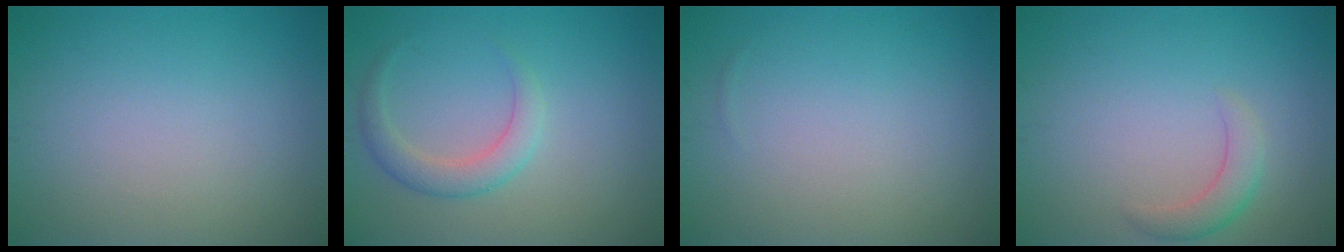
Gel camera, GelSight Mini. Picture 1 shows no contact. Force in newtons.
{"total": 2.6, "press": 2.6, "slide": 0.2}
{"total": 0.0}
{"total": 2.2, "press": 2.1, "slide": 0.2}